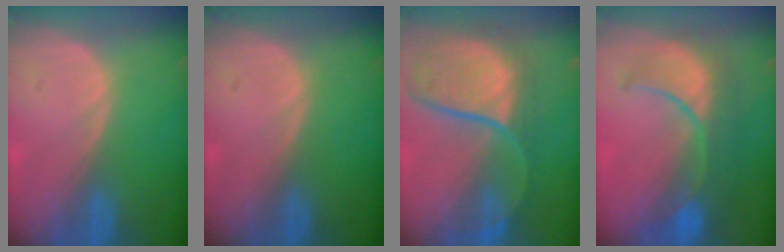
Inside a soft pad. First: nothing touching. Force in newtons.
{"total": 0.0}
{"total": 11.4, "press": 10.0, "slide": 5.4}
{"total": 10.1, "press": 9.1, "slide": 4.4}